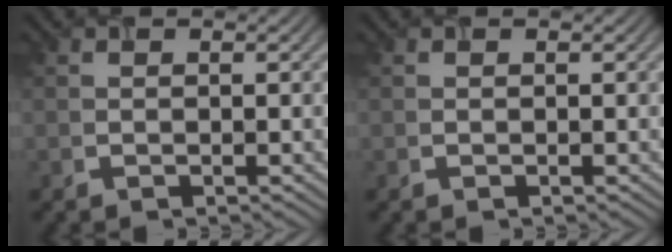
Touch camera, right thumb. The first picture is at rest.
{"total": 0.0}